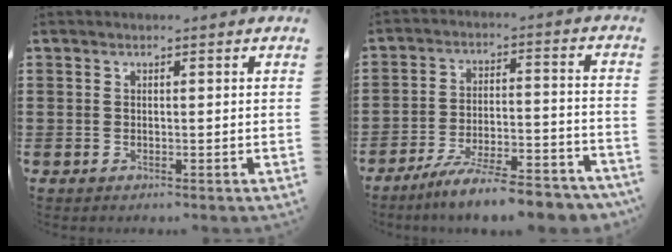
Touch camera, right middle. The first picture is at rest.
{"total": 8.8, "force": [-7.8, 0.2, 4.2], "torque": [-0.074, 0.008, -0.149]}